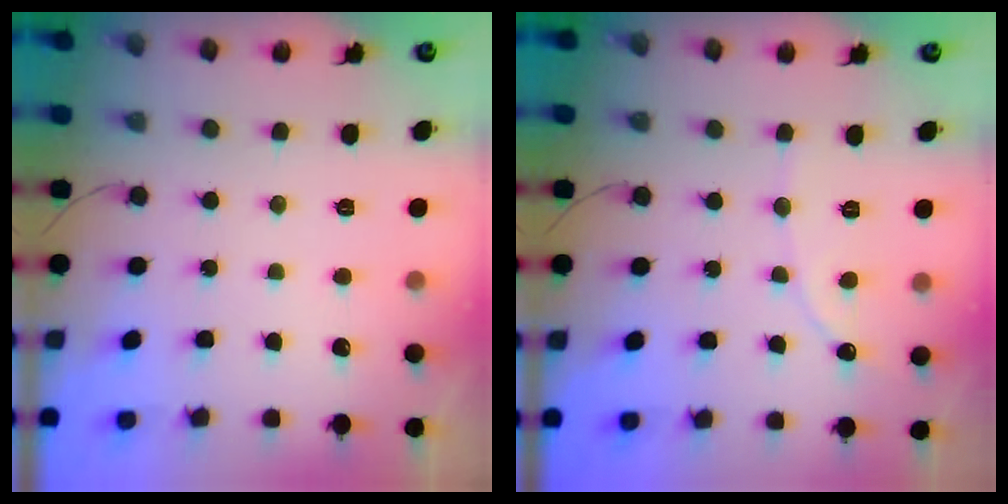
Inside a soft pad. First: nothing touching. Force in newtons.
{"total": 2.2, "press": 2.2, "slide": 0.2}